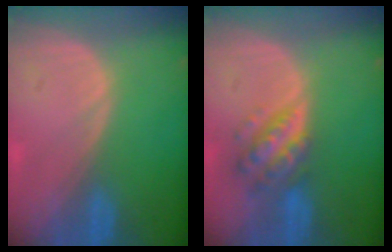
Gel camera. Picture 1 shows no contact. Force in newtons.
{"total": 6.3, "press": 5.7, "slide": 2.7}